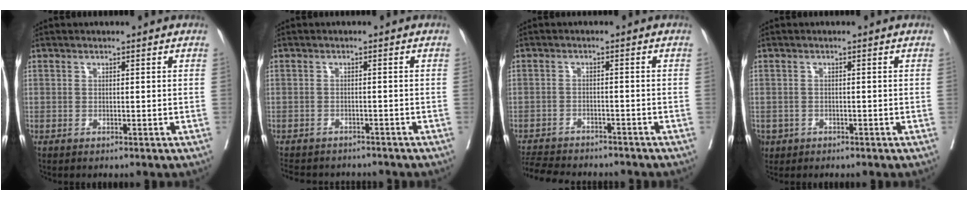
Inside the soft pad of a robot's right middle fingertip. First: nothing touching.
{"total": 9.5, "force": [-8.6, 3.1, 2.7], "torque": [-0.056, -0.002, -0.110]}
{"total": 11.2, "force": [-10.2, 2.7, 3.8], "torque": [-0.078, -0.006, -0.144]}
{"total": 2.7, "force": [-1.6, 2.1, 0.5], "torque": [-0.008, 0.001, -0.027]}